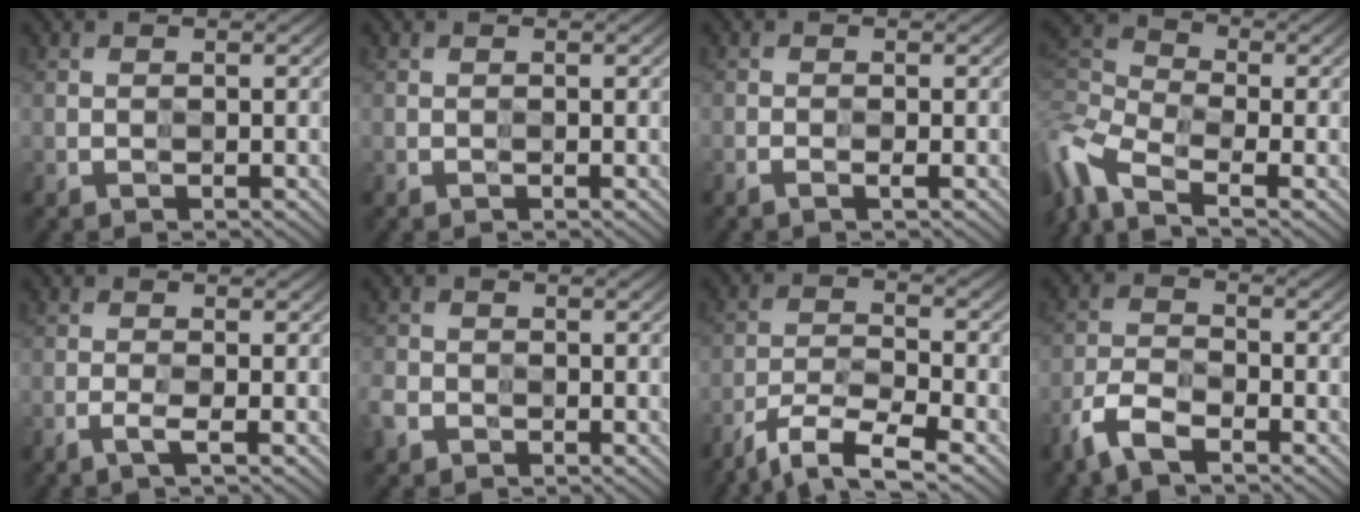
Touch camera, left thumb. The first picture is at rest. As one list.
[{"total": 0.0}, {"total": 0.7, "force": [-0.5, -0.2, 0.5], "torque": [-0.008, -0.002, -0.014]}, {"total": 9.6, "force": [-5.7, 4.9, 6.1], "torque": [-0.171, 0.000, -0.124]}, {"total": 1.5, "force": [-1.3, -0.6, 0.6], "torque": [-0.014, -0.001, -0.028]}, {"total": 3.1, "force": [-2.0, 2.2, 0.7], "torque": [-0.024, -0.010, -0.047]}, {"total": 6.5, "force": [-5.9, 0.6, 2.6], "torque": [-0.052, -0.006, -0.117]}, {"total": 5.7, "force": [-4.7, 1.9, 2.6], "torque": [-0.055, -0.003, -0.103]}]